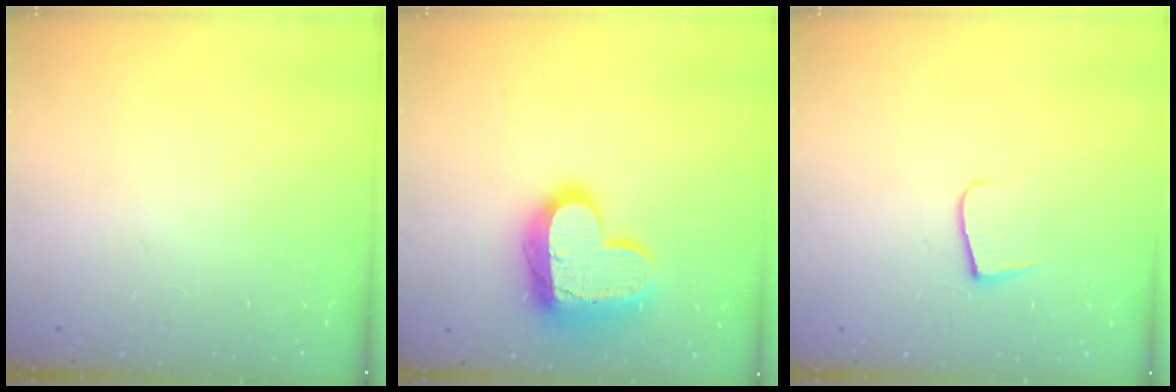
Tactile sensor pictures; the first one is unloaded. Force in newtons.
{"total": 17.8, "press": 17.8, "slide": 1.3}
{"total": 4.8, "press": 4.8, "slide": 0.6}